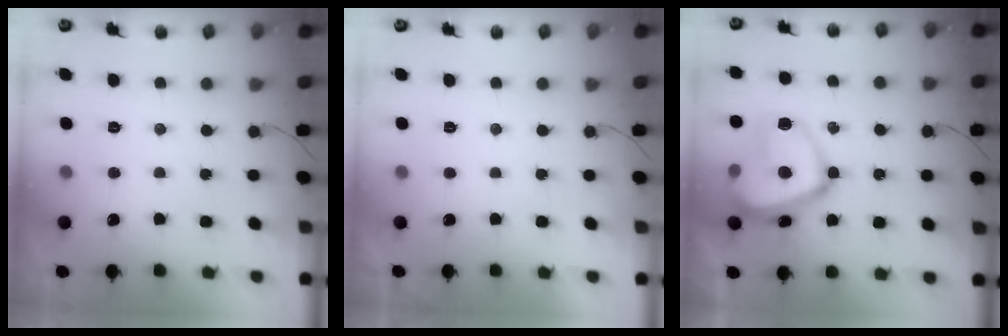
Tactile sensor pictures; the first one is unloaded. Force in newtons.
{"total": 2.3, "press": 2.3, "slide": 0.3}
{"total": 18.7, "press": 18.6, "slide": 2.1}